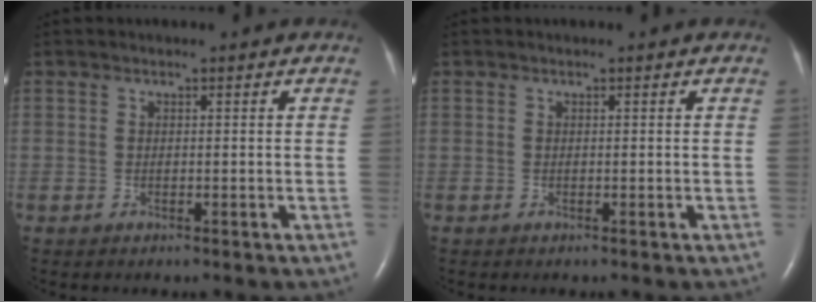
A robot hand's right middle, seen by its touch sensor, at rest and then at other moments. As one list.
[{"total": 0.0}]